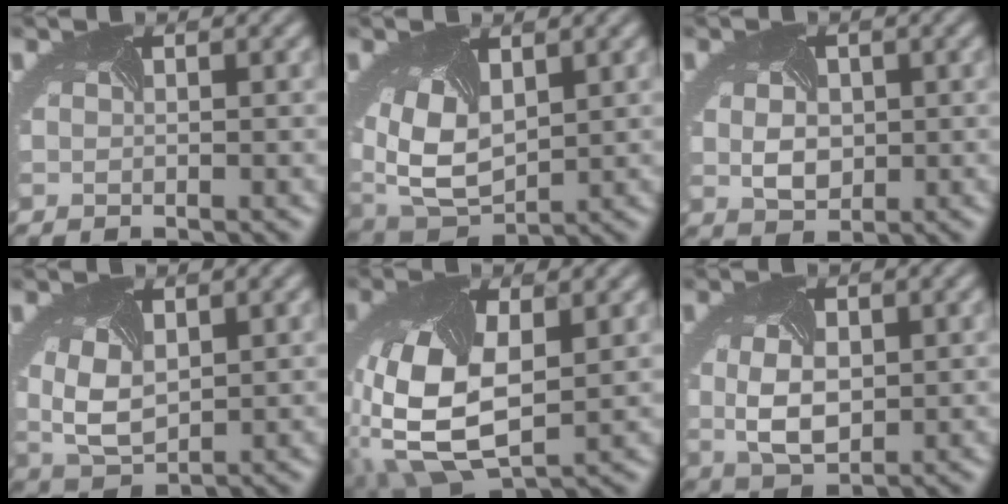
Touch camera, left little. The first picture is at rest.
{"total": 7.6, "force": [1.3, 4.8, 5.7], "torque": [-0.139, -0.008, 0.031]}
{"total": 2.4, "force": [0.1, 1.9, 1.5], "torque": [-0.034, -0.005, 0.007]}
{"total": 3.9, "force": [0.6, 2.4, 3.0], "torque": [-0.082, -0.005, 0.019]}
{"total": 10.0, "force": [-0.7, 5.8, 8.1], "torque": [-0.203, -0.021, -0.004]}
{"total": 4.1, "force": [0.2, 2.5, 3.2], "torque": [-0.076, -0.002, 0.007]}